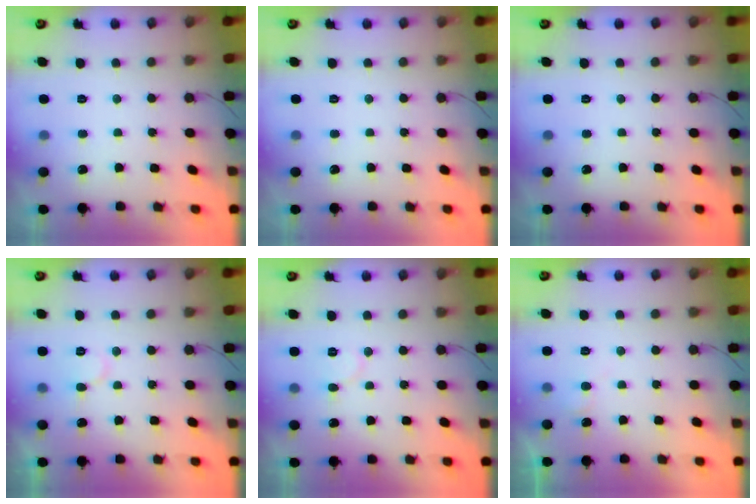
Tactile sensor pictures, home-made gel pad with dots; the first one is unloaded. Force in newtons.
{"total": 0.0}
{"total": 0.0}
{"total": 7.1, "press": 7.1, "slide": 0.6}
{"total": 6.5, "press": 6.5, "slide": 0.4}
{"total": 3.5, "press": 3.5, "slide": 0.3}